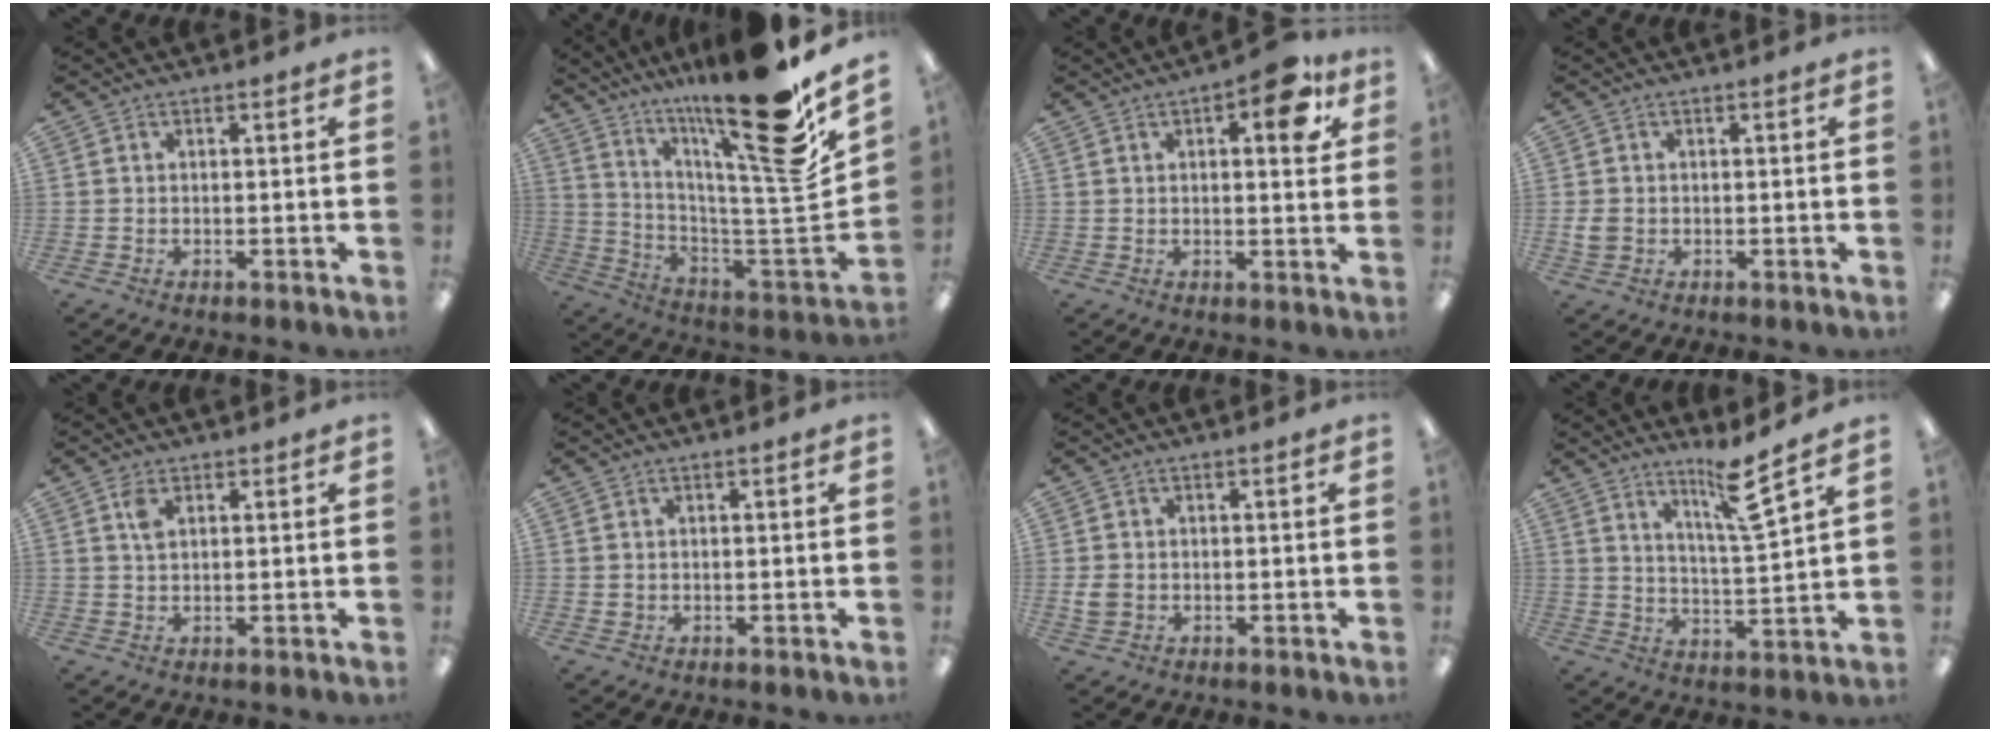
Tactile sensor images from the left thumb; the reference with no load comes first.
{"total": 23.0, "force": [16.3, 2.3, 16.1], "torque": [-0.224, -0.141, 0.249]}
{"total": 9.9, "force": [4.3, 3.9, 8.0], "torque": [-0.101, -0.012, 0.066]}
{"total": 2.6, "force": [-0.1, 2.2, 1.5], "torque": [-0.035, 0.005, -0.005]}
{"total": 3.0, "force": [1.6, 1.6, 2.0], "torque": [-0.039, 0.000, 0.027]}
{"total": 0.8, "force": [0.4, 0.6, 0.3], "torque": [-0.008, 0.003, 0.007]}
{"total": 2.8, "force": [-0.1, 2.3, 1.7], "torque": [-0.038, 0.005, -0.004]}
{"total": 10.4, "force": [7.6, 0.7, 7.1], "torque": [-0.111, -0.046, 0.120]}